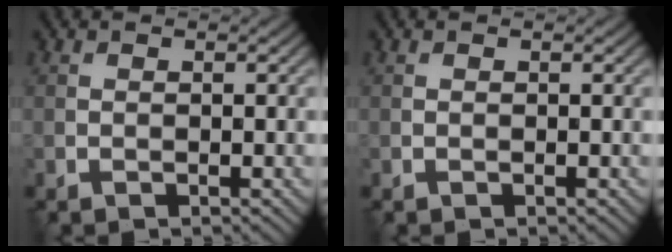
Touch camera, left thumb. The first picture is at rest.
{"total": 0.0}